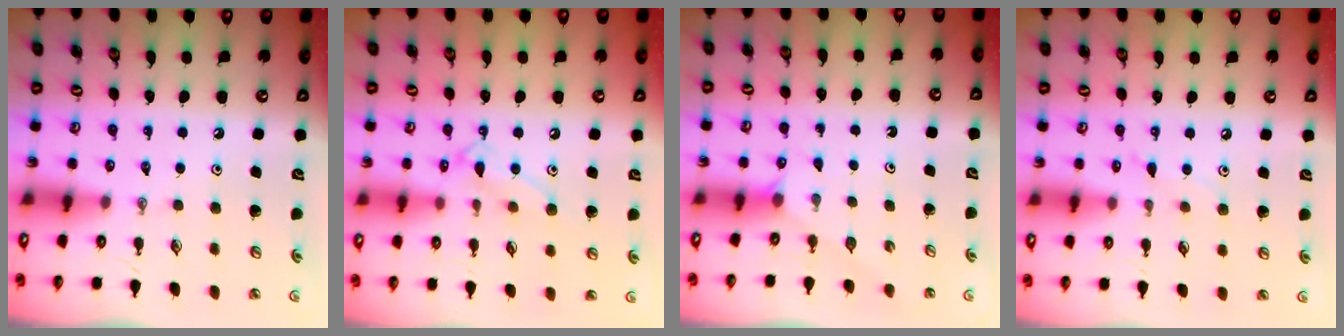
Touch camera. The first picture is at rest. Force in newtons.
{"total": 9.8, "press": 9.8, "slide": 0.7}
{"total": 2.5, "press": 2.4, "slide": 0.4}
{"total": 5.2, "press": 5.1, "slide": 0.6}